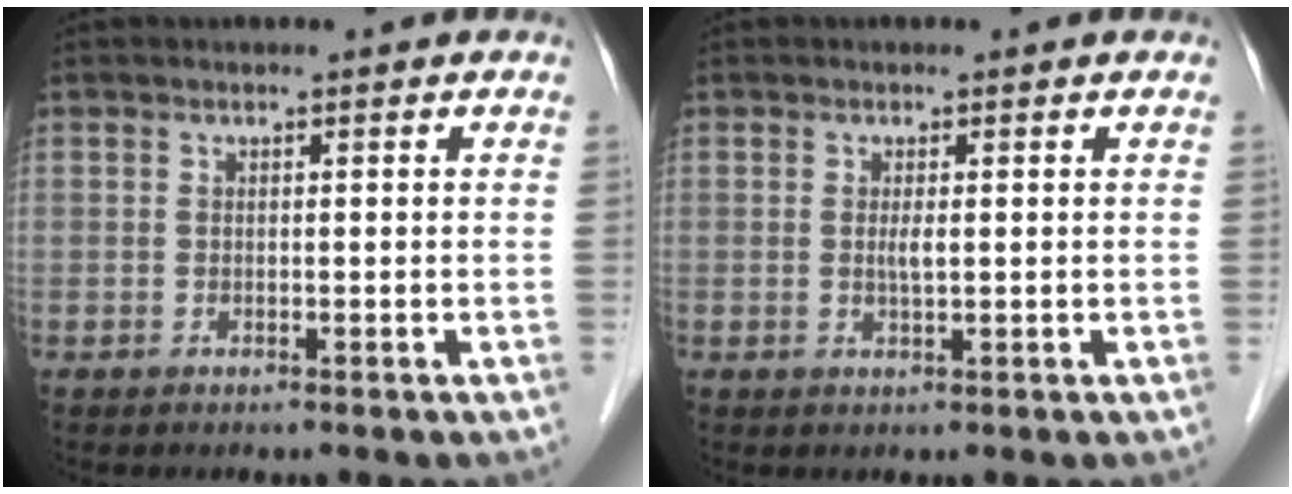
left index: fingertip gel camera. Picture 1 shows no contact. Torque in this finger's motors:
{"motor_torque": [0.57, 0.45, 0.03, 0.04]}